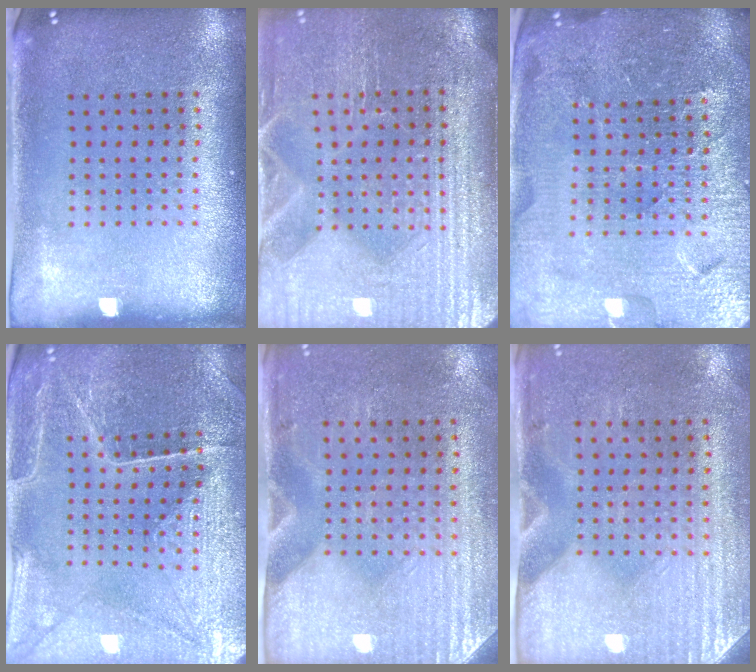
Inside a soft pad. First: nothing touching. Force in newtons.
{"total": 4.2, "press": 3.9, "slide": 1.4}
{"total": 5.1, "press": 4.7, "slide": 1.9}
{"total": 2.9, "press": 2.9, "slide": 0.2}
{"total": 3.0, "press": 2.6, "slide": 1.5}
{"total": 3.0, "press": 2.6, "slide": 1.5}